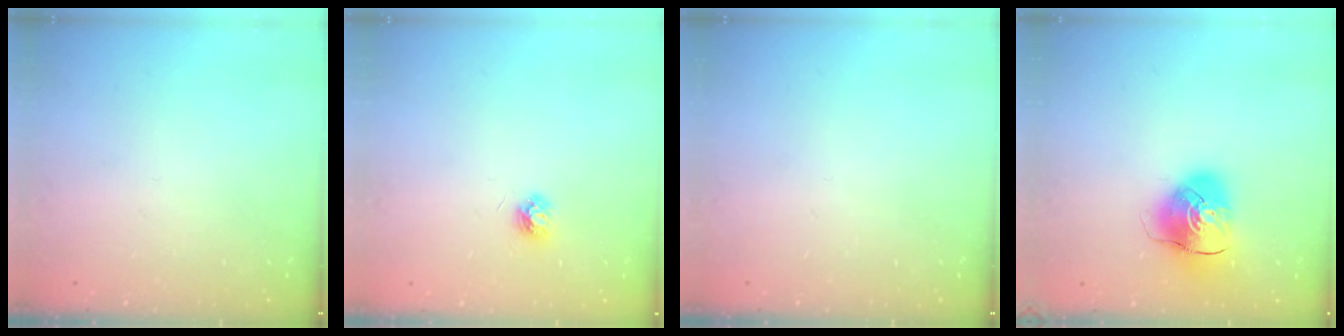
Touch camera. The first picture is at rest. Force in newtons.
{"total": 4.2, "press": 4.2, "slide": 0.3}
{"total": 0.0}
{"total": 9.7, "press": 9.6, "slide": 1.4}